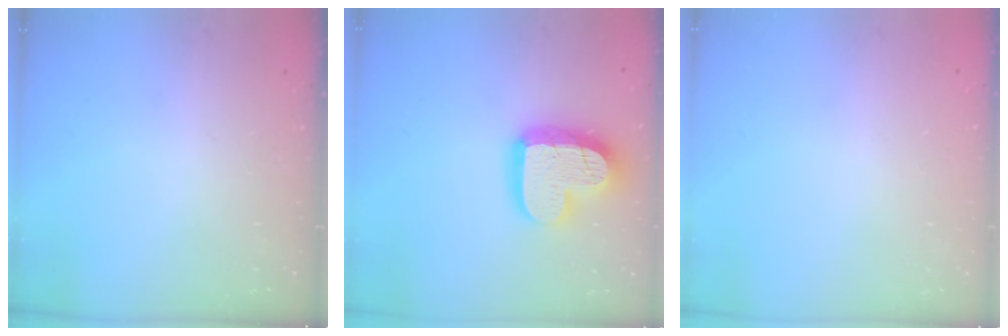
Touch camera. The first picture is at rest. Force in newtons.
{"total": 19.2, "press": 19.1, "slide": 1.8}
{"total": 0.0}